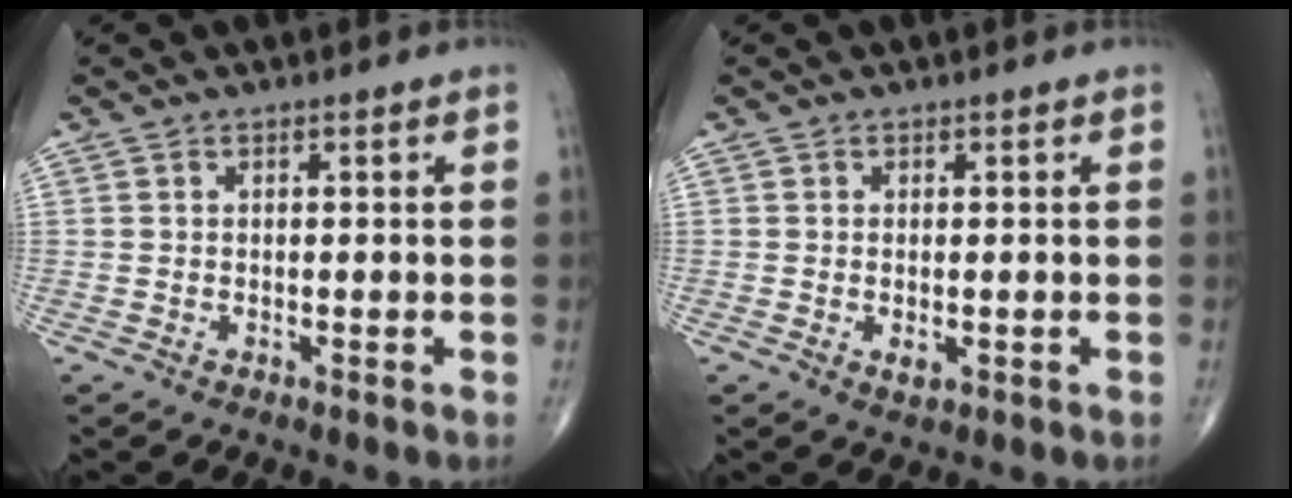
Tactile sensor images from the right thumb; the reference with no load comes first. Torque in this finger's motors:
{"motor_torque": [-0.41, -0.02, -0.23, -0.05, 0.04]}